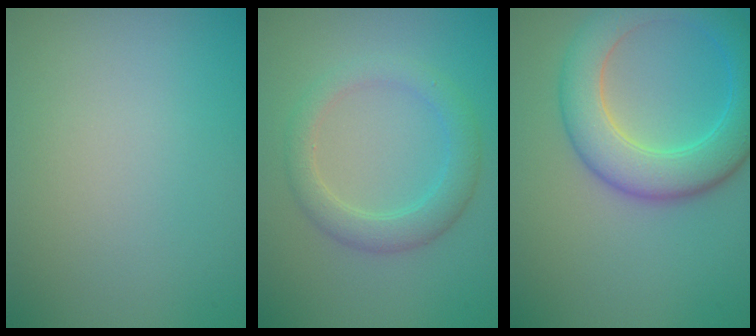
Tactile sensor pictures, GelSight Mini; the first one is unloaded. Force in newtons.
{"total": 3.4, "press": 3.4, "slide": 0.2}
{"total": 7.1, "press": 7.1, "slide": 0.3}